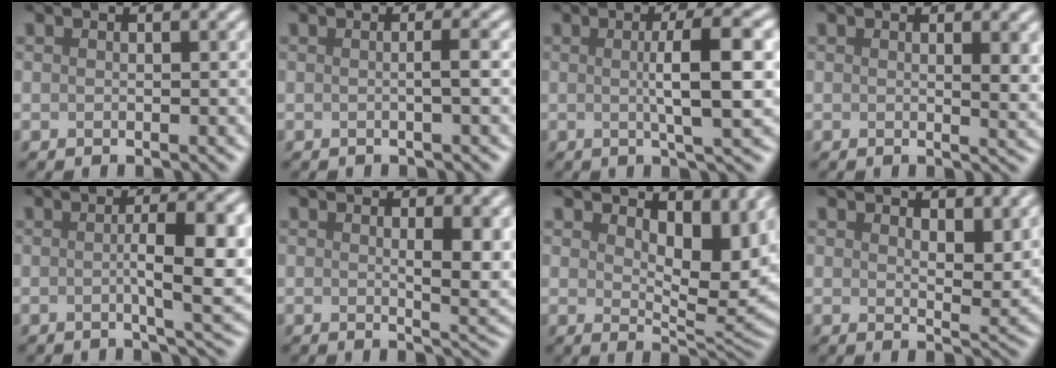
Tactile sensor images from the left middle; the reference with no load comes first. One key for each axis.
{"total": 1.6, "fx": -0.1, "fy": 0.4, "fz": 1.5, "tx": -0.017, "ty": 0.003, "tz": -0.007}
{"total": 6.0, "fx": 0.4, "fy": 1.2, "fz": 5.8, "tx": -0.087, "ty": 0.008, "tz": 0.003}
{"total": 2.1, "fx": 0.6, "fy": 0.5, "fz": 1.9, "tx": -0.020, "ty": -0.005, "tz": 0.011}
{"total": 6.4, "fx": -0.2, "fy": 1.4, "fz": 6.2, "tx": -0.088, "ty": 0.000, "tz": -0.003}
{"total": 4.1, "fx": 1.0, "fy": 1.1, "fz": 3.8, "tx": -0.048, "ty": -0.006, "tz": 0.019}
{"total": 6.2, "fx": 3.1, "fy": 2.9, "fz": 4.5, "tx": -0.070, "ty": -0.012, "tz": 0.046}
{"total": 4.0, "fx": 2.5, "fy": 1.6, "fz": 2.8, "tx": -0.040, "ty": -0.006, "tz": 0.042}